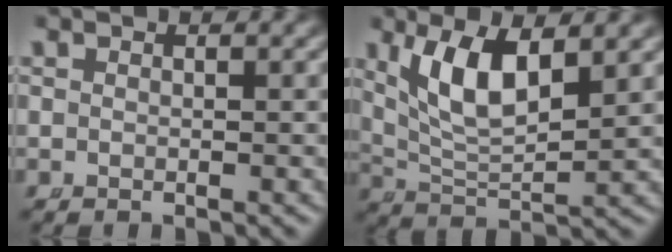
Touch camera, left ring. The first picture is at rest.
{"total": 6.1, "force": [2.5, 2.8, 4.9], "torque": [-0.104, -0.009, 0.054]}